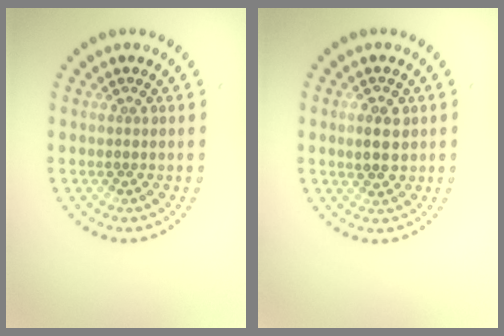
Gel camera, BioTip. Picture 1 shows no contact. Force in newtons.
{"total": 2.5, "press": 2.5, "slide": 0.2}